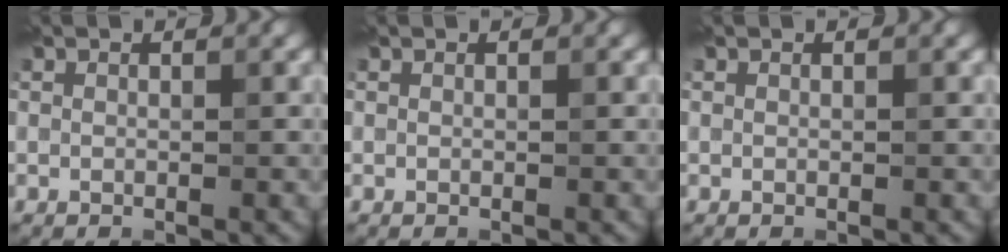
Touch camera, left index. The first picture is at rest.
{"total": 0.0}
{"total": 0.0}